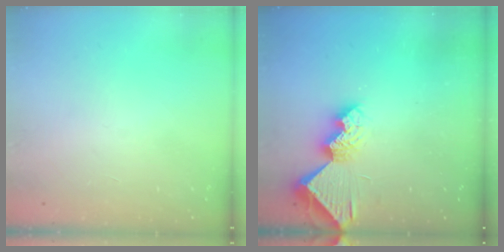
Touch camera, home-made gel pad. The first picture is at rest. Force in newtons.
{"total": 10.4, "press": 10.3, "slide": 1.2}